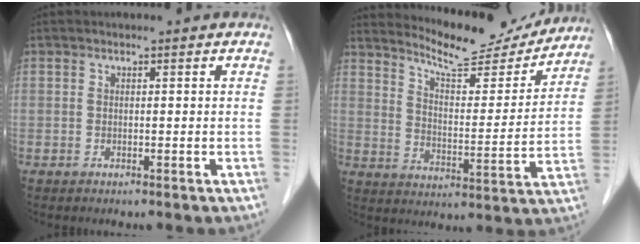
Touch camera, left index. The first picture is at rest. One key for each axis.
{"total": 14.5, "fx": 13.9, "fy": 2.2, "fz": 3.8, "tx": -0.064, "ty": -0.017, "tz": 0.197}